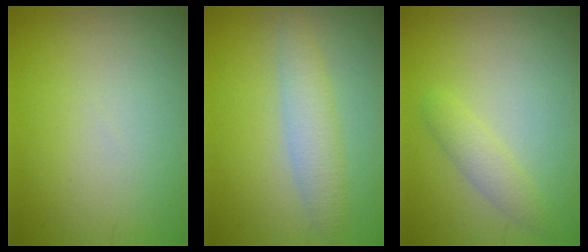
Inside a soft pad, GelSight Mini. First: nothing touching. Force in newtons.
{"total": 3.0, "press": 3.0, "slide": 0.1}
{"total": 1.9, "press": 1.9, "slide": 0.1}